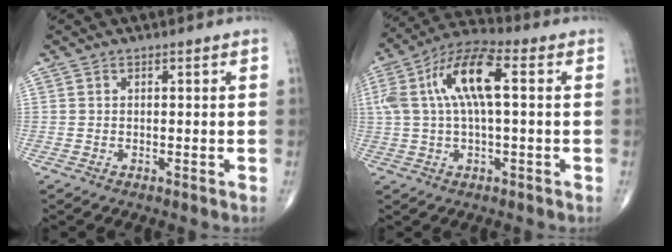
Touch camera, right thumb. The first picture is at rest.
{"total": 13.7, "force": [2.3, 5.0, 12.5], "torque": [-0.263, 0.040, 0.038]}